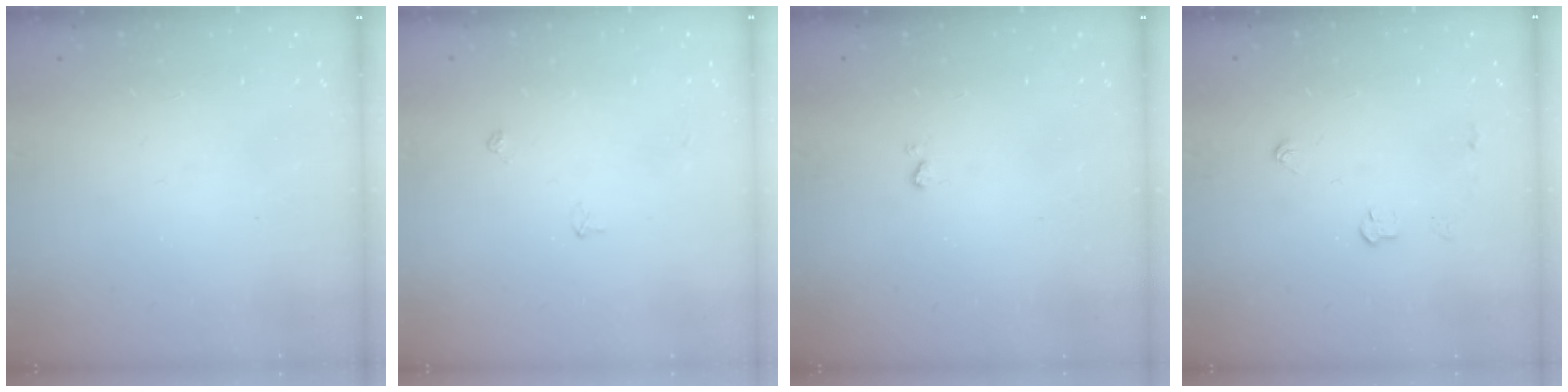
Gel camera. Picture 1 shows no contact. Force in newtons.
{"total": 3.5, "press": 3.4, "slide": 0.6}
{"total": 2.5, "press": 2.4, "slide": 0.5}
{"total": 4.3, "press": 4.2, "slide": 0.7}